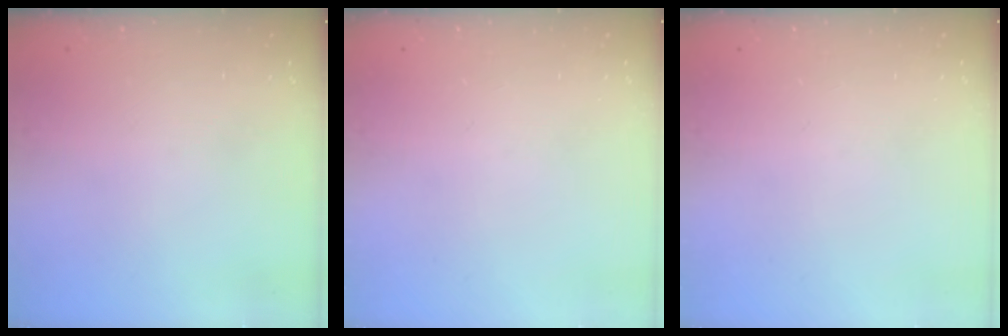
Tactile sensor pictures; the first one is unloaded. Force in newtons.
{"total": 0.0}
{"total": 0.0}